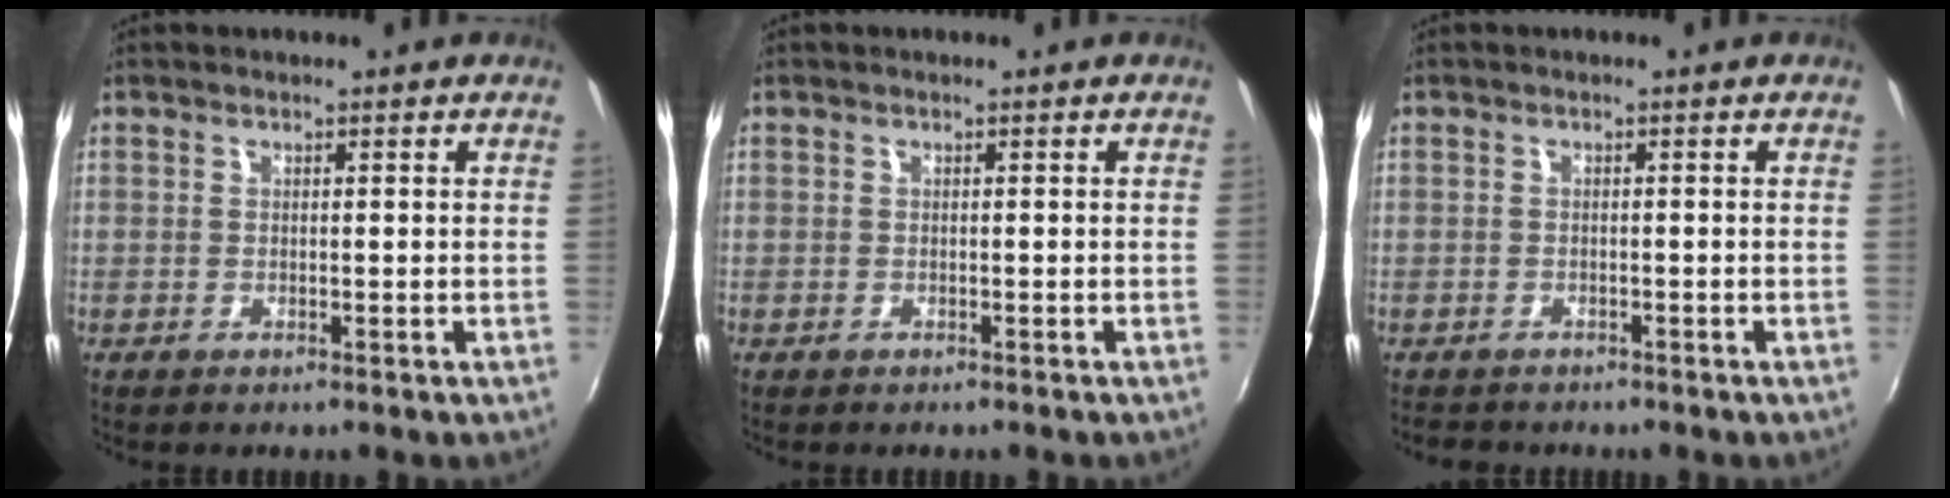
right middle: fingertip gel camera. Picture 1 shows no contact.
{"total": 0.0}
{"total": 2.6, "force": [-2.3, 1.2, 0.5], "torque": [-0.018, -0.008, -0.039]}